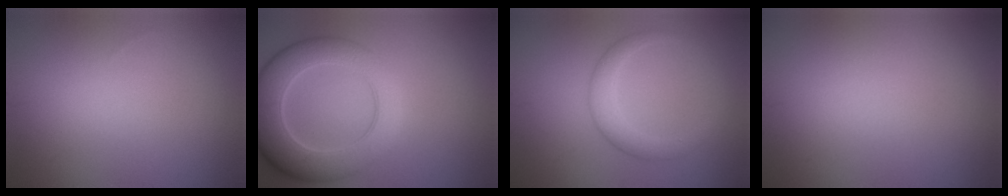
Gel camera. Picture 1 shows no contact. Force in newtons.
{"total": 7.8, "press": 7.8, "slide": 0.3}
{"total": 2.7, "press": 2.7, "slide": 0.1}
{"total": 0.0}